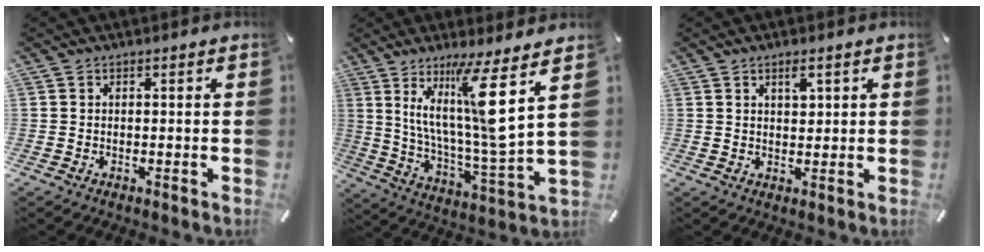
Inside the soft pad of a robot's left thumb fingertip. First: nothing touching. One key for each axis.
{"total": 16.3, "fx": 7.5, "fy": 1.2, "fz": 14.4, "tx": -0.254, "ty": -0.058, "tz": 0.105}
{"total": 2.9, "fx": 1.6, "fy": 1.4, "fz": 2.0, "tx": -0.017, "ty": -0.007, "tz": 0.022}